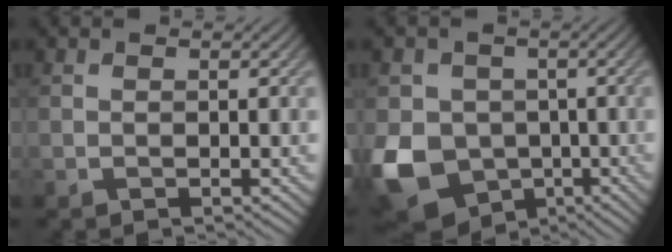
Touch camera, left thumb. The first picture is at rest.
{"total": 12.4, "force": [-3.5, 10.4, 5.6], "torque": [-0.162, -0.041, -0.071]}